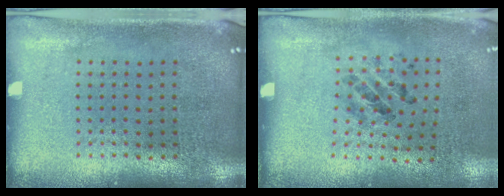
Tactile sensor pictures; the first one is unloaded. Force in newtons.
{"total": 1.2, "press": 0.7, "slide": 1.0}